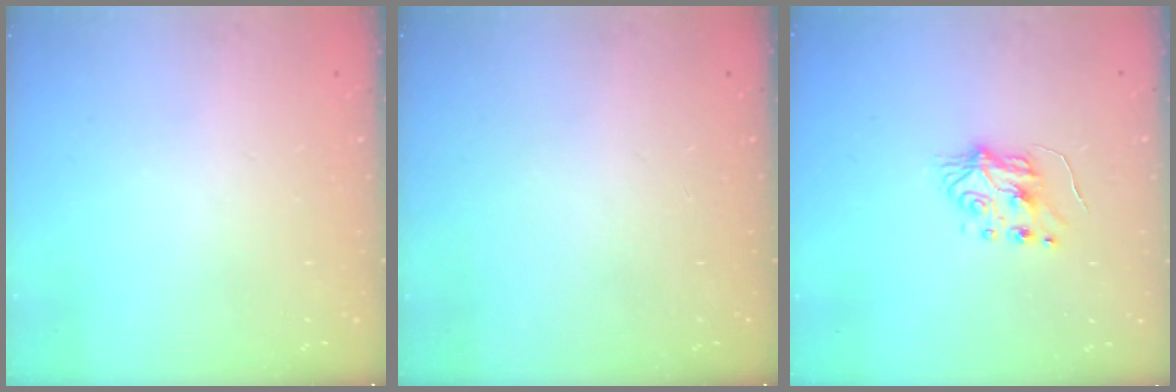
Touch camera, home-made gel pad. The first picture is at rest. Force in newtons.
{"total": 0.0}
{"total": 5.2, "press": 5.1, "slide": 0.7}